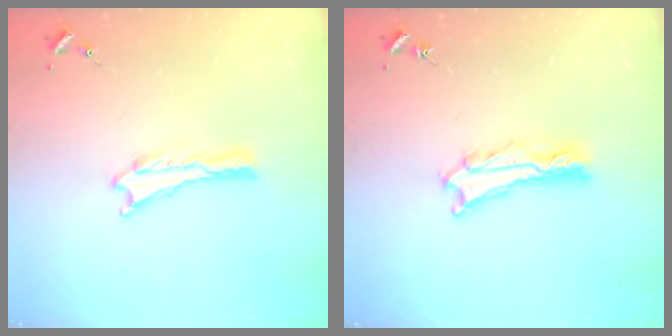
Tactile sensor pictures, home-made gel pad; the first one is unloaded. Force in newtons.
{"total": 2.4, "press": 2.4, "slide": 0.3}